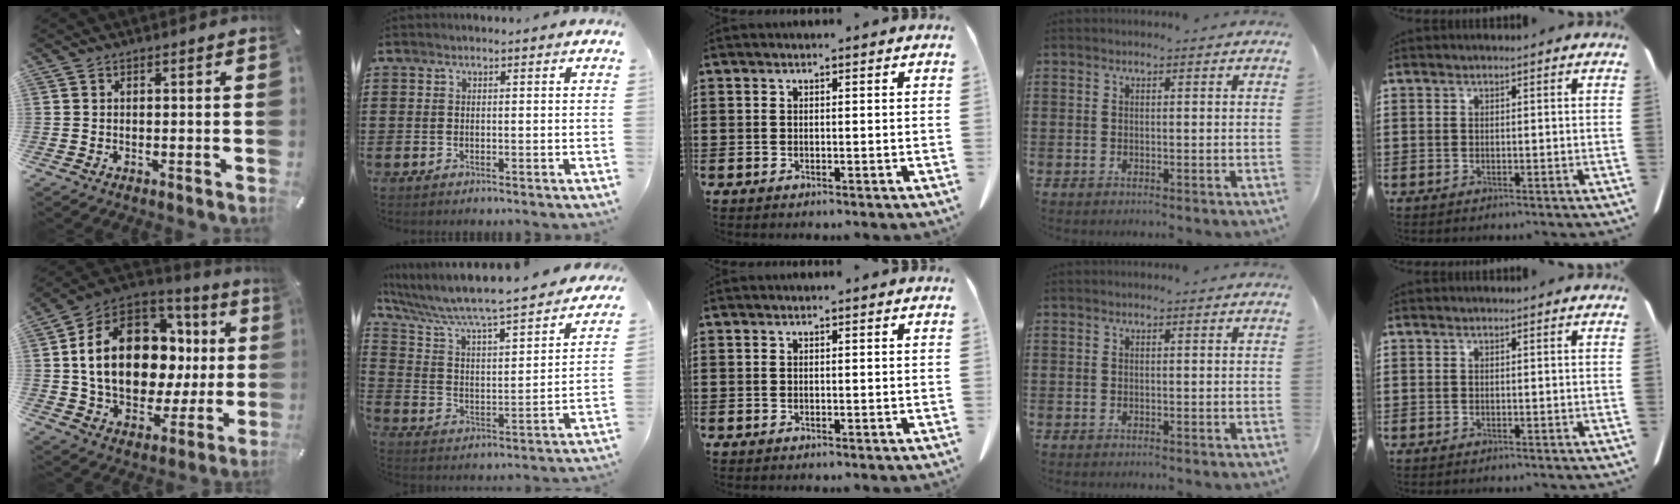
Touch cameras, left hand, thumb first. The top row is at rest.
{"thumb": {"total": 23.5, "force": [3.9, 15.8, 17.0], "torque": [-0.317, -0.019, 0.071]}, "index": {"total": 7.2, "force": [6.5, 0.6, 3.1], "torque": [-0.092, -0.057, 0.103]}}